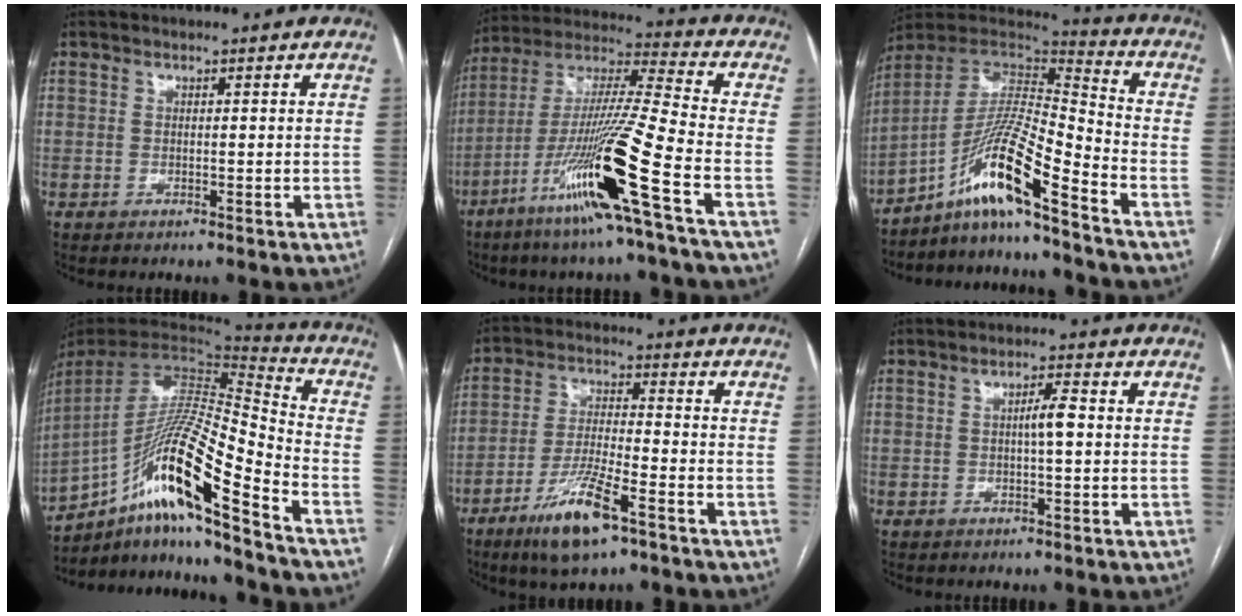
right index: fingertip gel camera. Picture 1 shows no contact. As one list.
[{"total": 18.4, "force": [-8.5, -1.7, 16.2], "torque": [-0.333, -0.032, -0.165]}, {"total": 13.8, "force": [-9.4, -0.3, 10.2], "torque": [-0.196, 0.011, -0.172]}, {"total": 20.0, "force": [-12.8, 0.0, 15.4], "torque": [-0.307, -0.005, -0.240]}, {"total": 10.6, "force": [-6.3, 1.6, 8.4], "torque": [-0.166, -0.018, -0.115]}, {"total": 2.9, "force": [0.0, 0.2, 2.9], "torque": [-0.050, 0.004, 0.000]}]